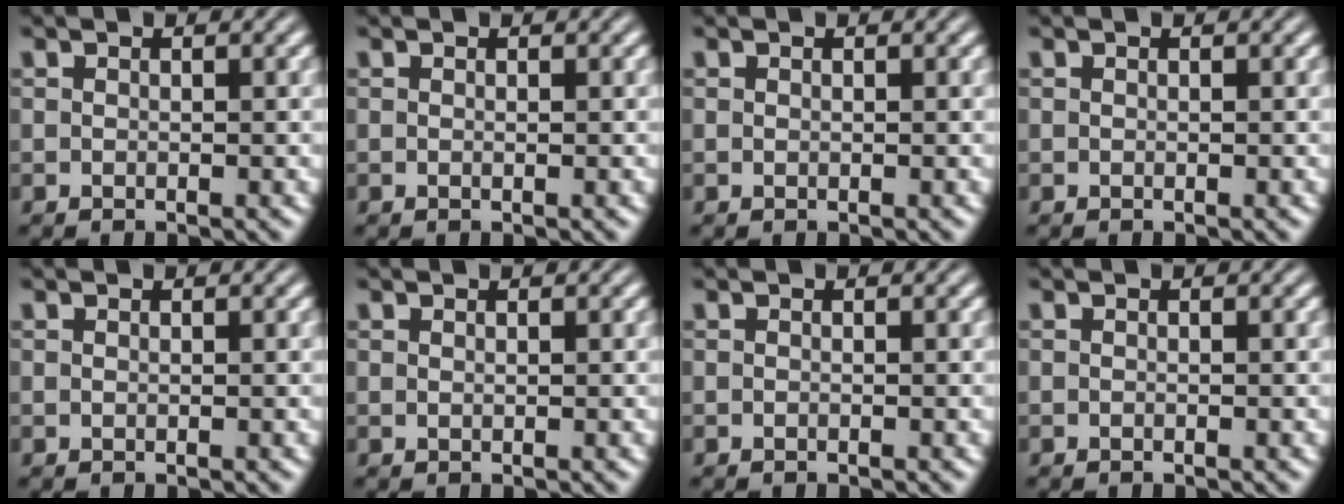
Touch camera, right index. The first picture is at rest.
{"total": 0.0}
{"total": 0.0}
{"total": 0.0}
{"total": 0.0}
{"total": 0.8, "force": [0.4, -0.7, 0.1], "torque": [0.004, -0.001, 0.011]}
{"total": 0.0}
{"total": 0.0}